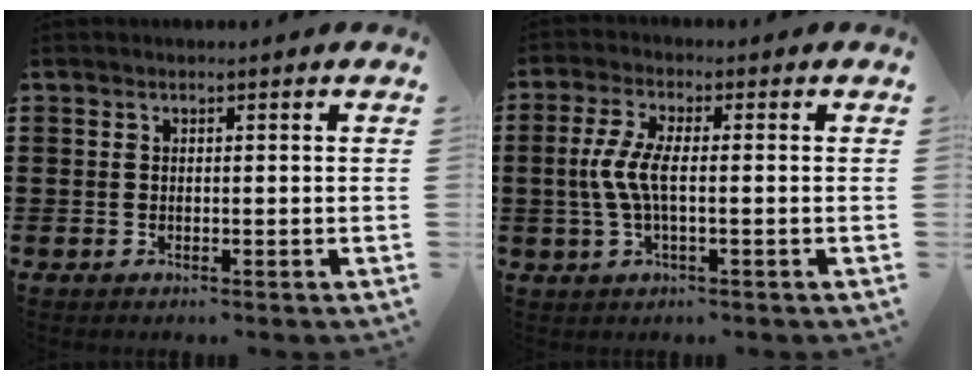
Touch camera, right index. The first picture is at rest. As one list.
[{"total": 5.5, "force": [-0.6, 1.4, 5.3], "torque": [-0.130, -0.009, -0.022]}]